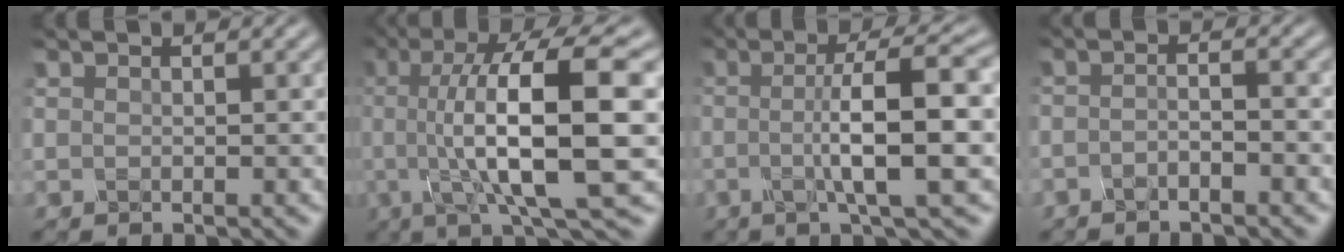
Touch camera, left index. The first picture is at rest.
{"total": 12.8, "force": [0.1, 2.9, 12.5], "torque": [-0.164, 0.015, -0.001]}
{"total": 8.5, "force": [-0.6, 1.6, 8.3], "torque": [-0.113, 0.004, -0.016]}
{"total": 1.8, "force": [-1.5, 0.1, 1.1], "torque": [-0.017, -0.003, -0.036]}